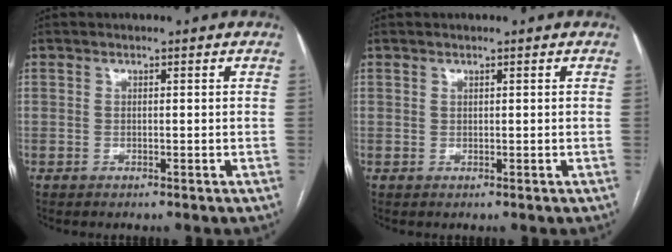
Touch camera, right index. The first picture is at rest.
{"total": 0.0}